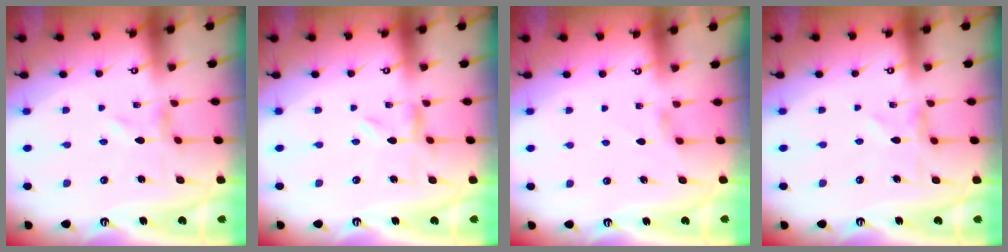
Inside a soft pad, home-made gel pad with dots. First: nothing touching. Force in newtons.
{"total": 1.4, "press": 1.4, "slide": 0.2}
{"total": 2.2, "press": 2.1, "slide": 0.5}
{"total": 3.2, "press": 3.2, "slide": 0.4}